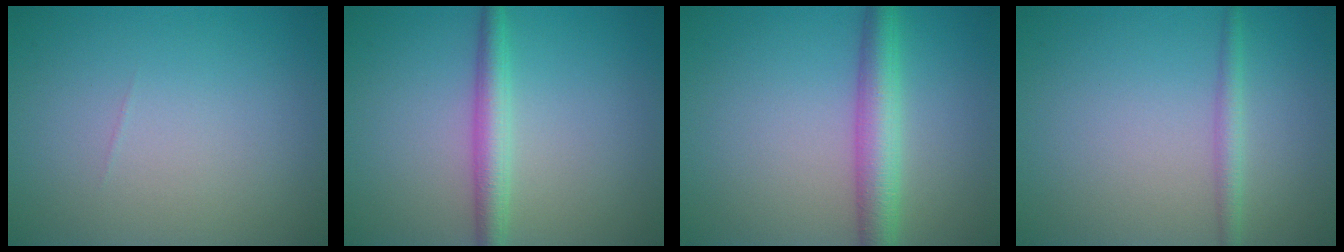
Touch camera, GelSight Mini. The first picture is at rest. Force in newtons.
{"total": 3.0, "press": 3.0, "slide": 0.1}
{"total": 4.2, "press": 4.2, "slide": 0.1}
{"total": 1.7, "press": 1.7, "slide": 0.1}